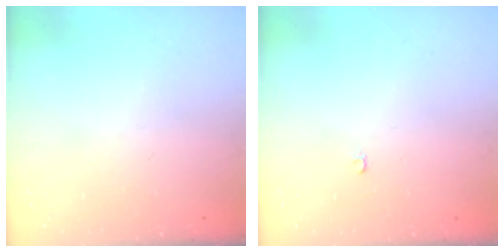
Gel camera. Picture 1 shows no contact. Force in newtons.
{"total": 2.1, "press": 2.1, "slide": 0.2}